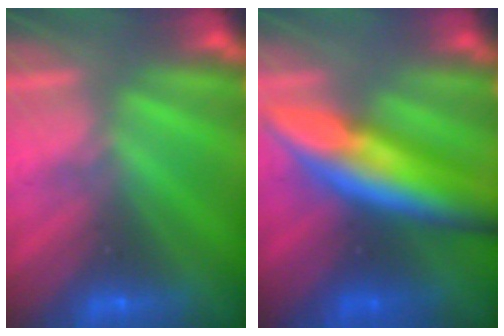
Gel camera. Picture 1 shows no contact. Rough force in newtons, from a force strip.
{"total": 8.6}